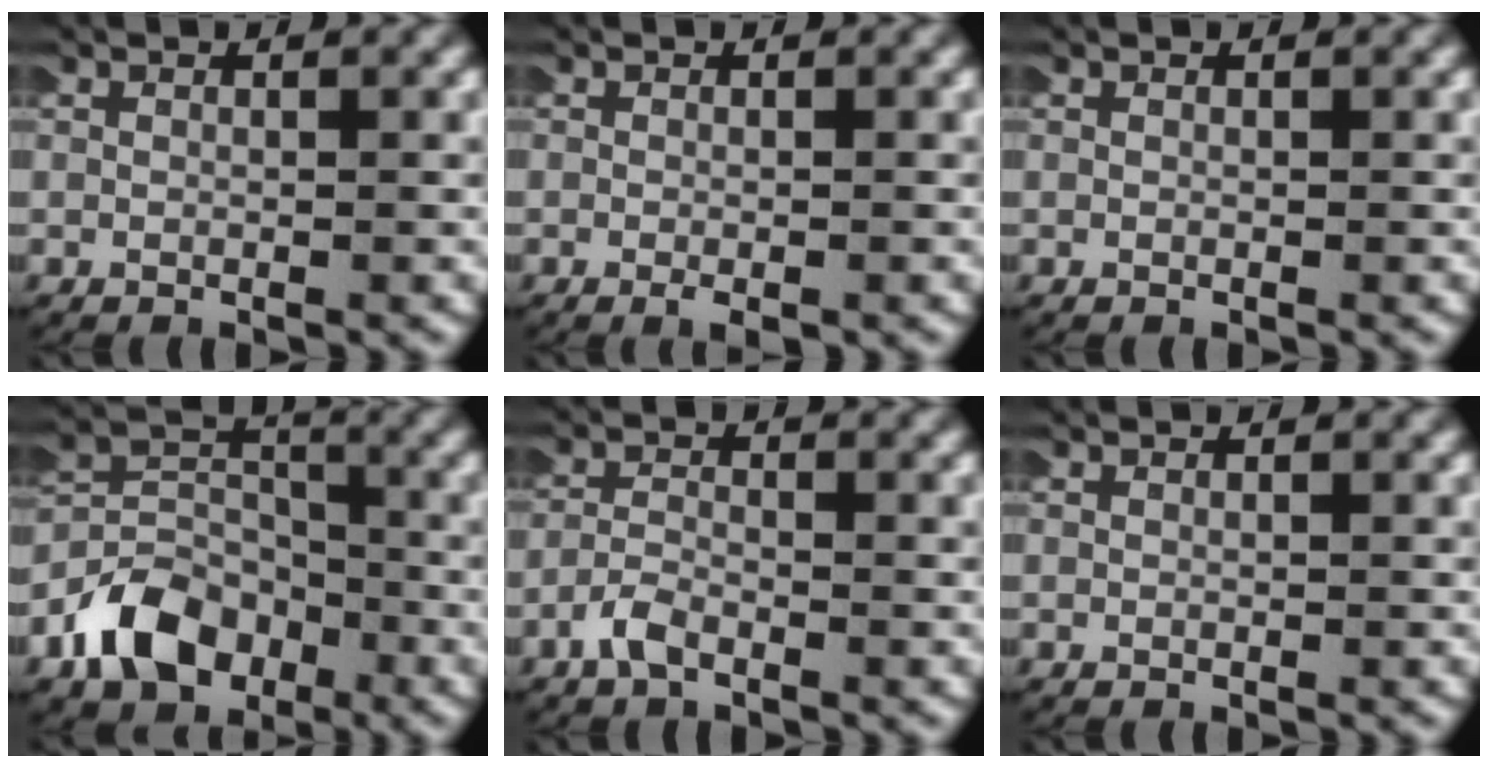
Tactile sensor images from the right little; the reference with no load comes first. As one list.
[{"total": 1.5, "force": [-1.0, 0.5, 1.0], "torque": [-0.021, -0.009, -0.011]}, {"total": 0.0}, {"total": 6.0, "force": [-2.6, 4.4, 3.1], "torque": [-0.051, -0.006, -0.052]}, {"total": 1.5, "force": [-1.2, 0.5, 0.8], "torque": [-0.021, 0.000, -0.028]}, {"total": 0.0}]